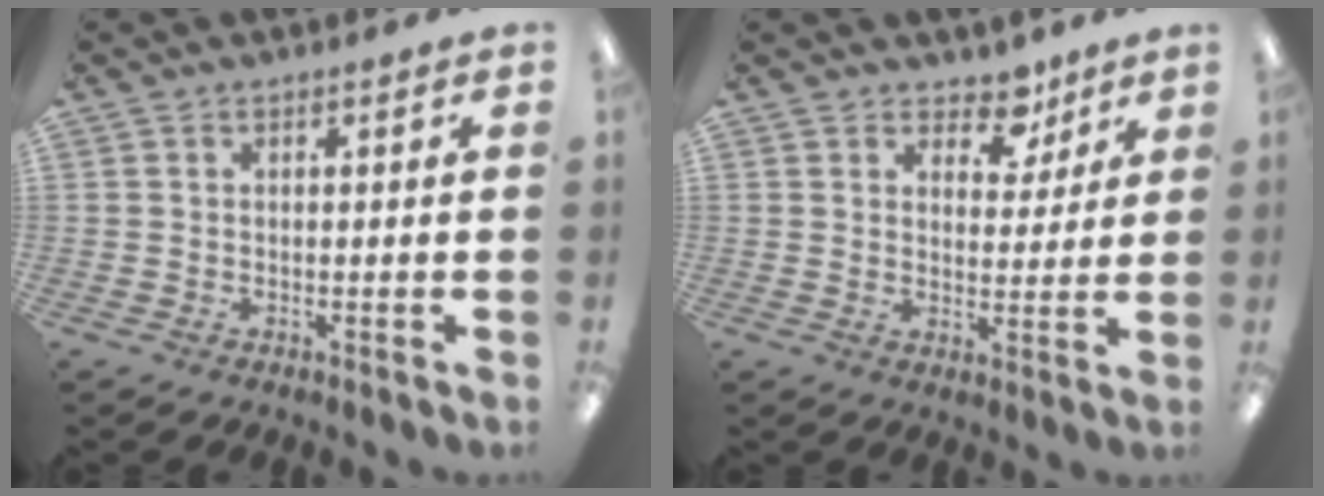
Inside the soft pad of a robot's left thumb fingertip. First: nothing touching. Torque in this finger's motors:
{"motor_torque": [-0.26, -0.24, -0.13, -0.19, -0.01]}